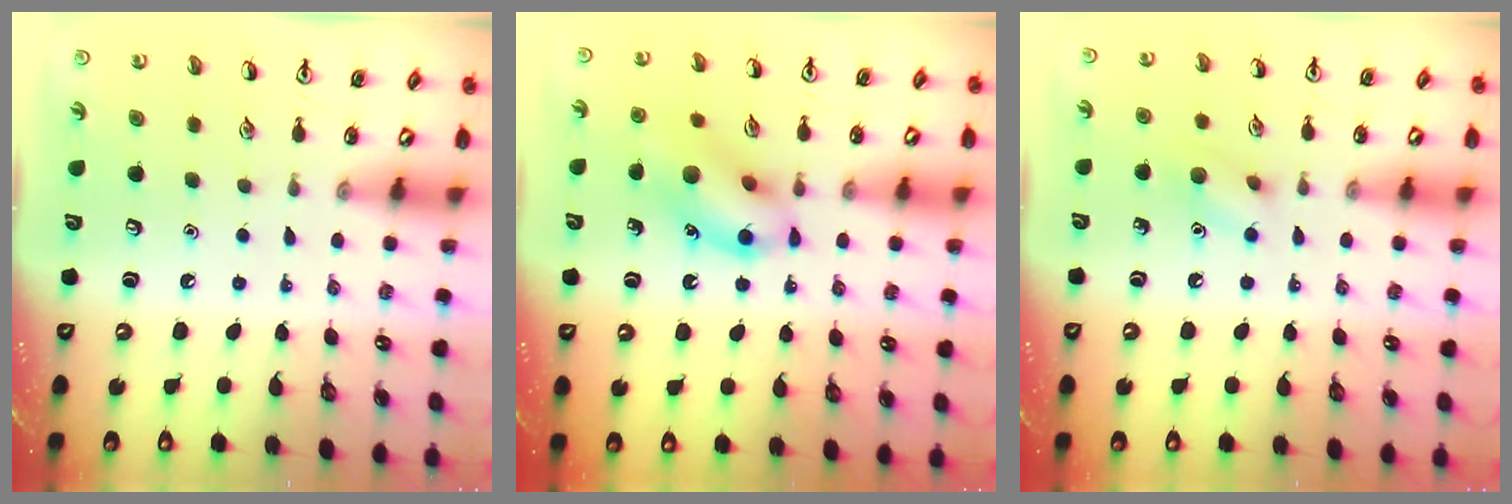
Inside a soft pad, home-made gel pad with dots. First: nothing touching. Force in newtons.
{"total": 11.8, "press": 11.7, "slide": 1.1}
{"total": 7.5, "press": 7.3, "slide": 1.5}